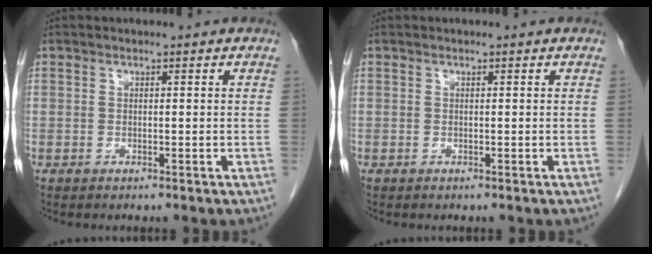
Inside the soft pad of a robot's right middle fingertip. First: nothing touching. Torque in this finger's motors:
{"motor_torque": [0.00, 0.00, 0.00, 0.00]}